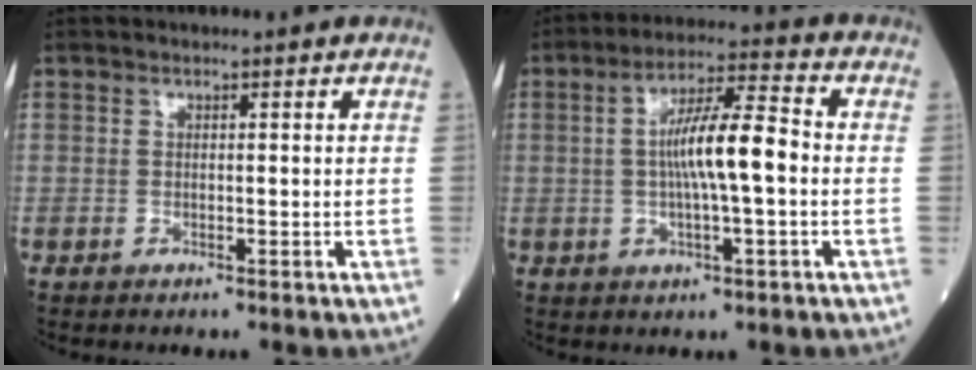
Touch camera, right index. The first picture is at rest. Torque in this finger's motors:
{"motor_torque": [1.71, -0.02, 0.82, 0.21]}